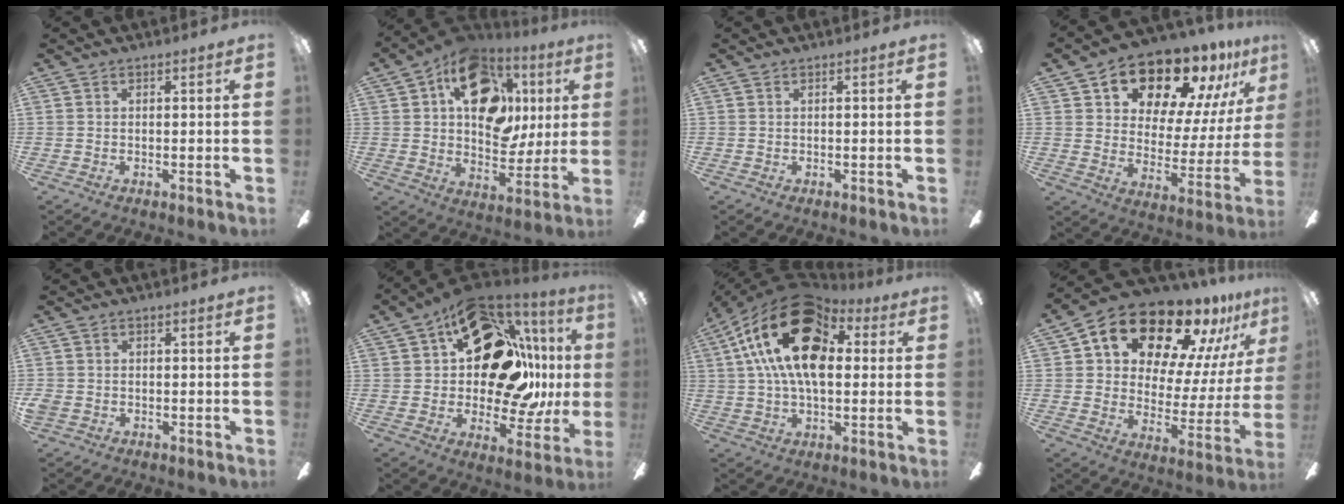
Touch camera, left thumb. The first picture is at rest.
{"total": 22.0, "force": [8.1, 14.6, 14.3], "torque": [-0.205, -0.013, 0.147]}
{"total": 0.0}
{"total": 18.2, "force": [14.1, 8.2, 8.0], "torque": [-0.125, -0.106, 0.240]}
{"total": 2.1, "force": [-0.8, 1.8, 0.7], "torque": [-0.010, 0.006, -0.014]}
{"total": 24.8, "force": [8.7, 14.5, 18.2], "torque": [-0.280, -0.039, 0.161]}
{"total": 22.9, "force": [7.2, 13.4, 17.2], "torque": [-0.311, -0.011, 0.117]}
{"total": 18.7, "force": [14.4, 8.6, 8.2], "torque": [-0.133, -0.114, 0.245]}